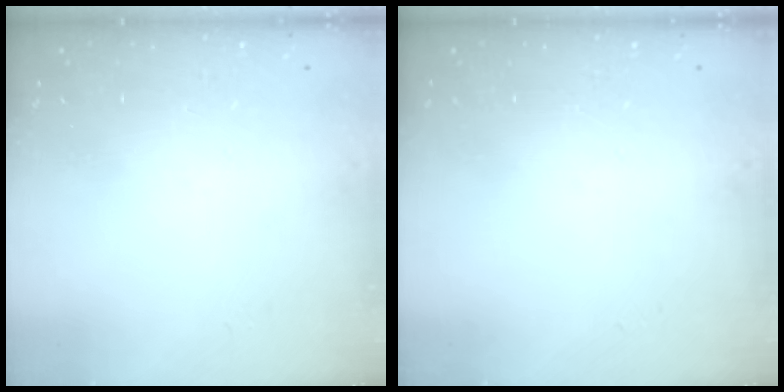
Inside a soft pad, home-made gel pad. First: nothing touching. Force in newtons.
{"total": 0.0}